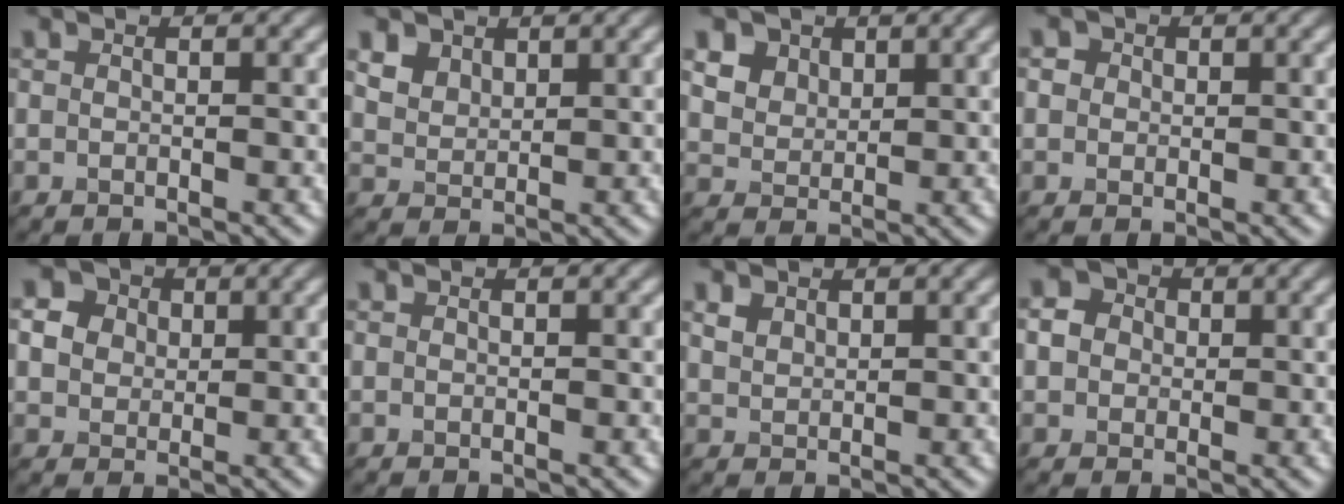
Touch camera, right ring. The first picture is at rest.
{"total": 2.1, "force": [1.8, 1.0, -0.1], "torque": [-0.039, -0.002, 0.068]}
{"total": 4.5, "force": [3.1, 3.0, 1.2], "torque": [-0.078, 0.010, 0.085]}
{"total": 0.6, "force": [0.1, 0.4, -0.4], "torque": [-0.004, 0.006, 0.005]}
{"total": 2.0, "force": [0.8, 1.8, 0.2], "torque": [-0.036, 0.000, 0.041]}
{"total": 0.0}
{"total": 1.1, "force": [0.6, -0.3, -0.9], "torque": [-0.006, 0.003, 0.042]}
{"total": 1.2, "force": [-0.1, 1.1, -0.2], "torque": [-0.011, 0.003, 0.017]}